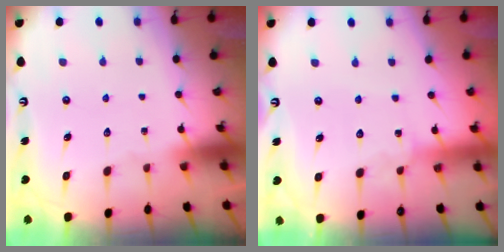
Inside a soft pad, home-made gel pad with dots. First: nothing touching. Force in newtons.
{"total": 1.8, "press": 1.8, "slide": 0.2}